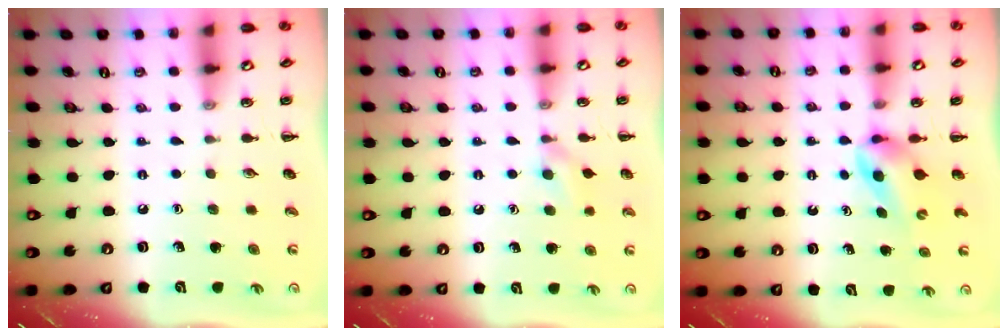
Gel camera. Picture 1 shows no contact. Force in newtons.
{"total": 6.6, "press": 6.3, "slide": 1.9}
{"total": 3.1, "press": 3.0, "slide": 1.0}